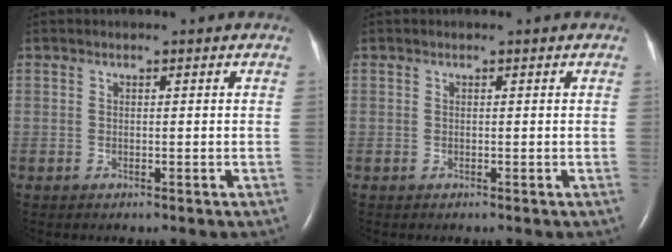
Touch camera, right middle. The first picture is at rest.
{"total": 0.0}